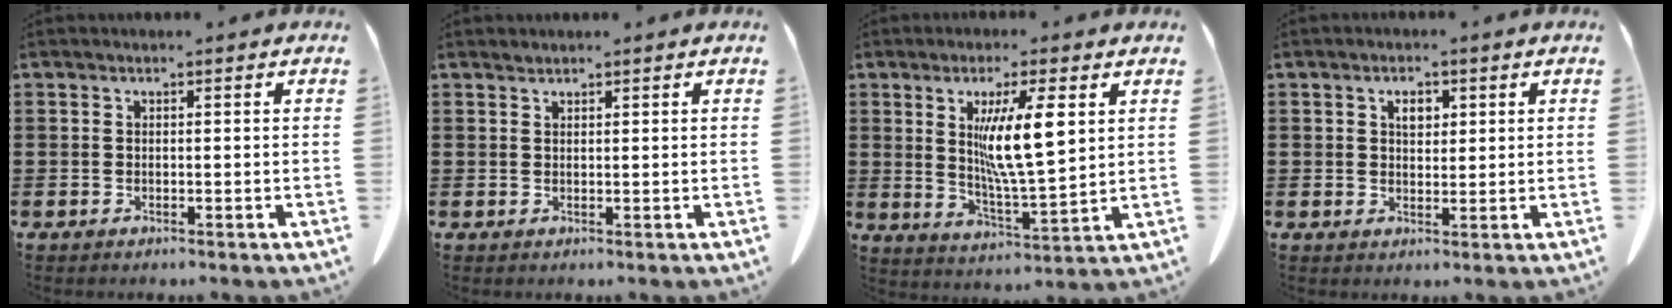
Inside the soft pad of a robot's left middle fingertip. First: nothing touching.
{"total": 0.7, "force": [0.6, 0.0, 0.1], "torque": [-0.004, -0.001, 0.013]}
{"total": 9.5, "force": [3.3, 1.9, 8.7], "torque": [-0.155, -0.007, 0.052]}
{"total": 2.5, "force": [1.0, 1.5, 1.7], "torque": [-0.023, -0.001, 0.015]}